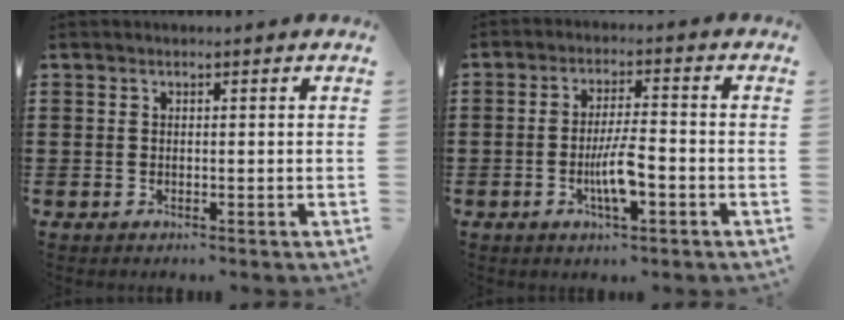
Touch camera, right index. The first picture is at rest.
{"total": 6.0, "force": [-2.1, 1.4, 5.5], "torque": [-0.111, -0.004, -0.041]}